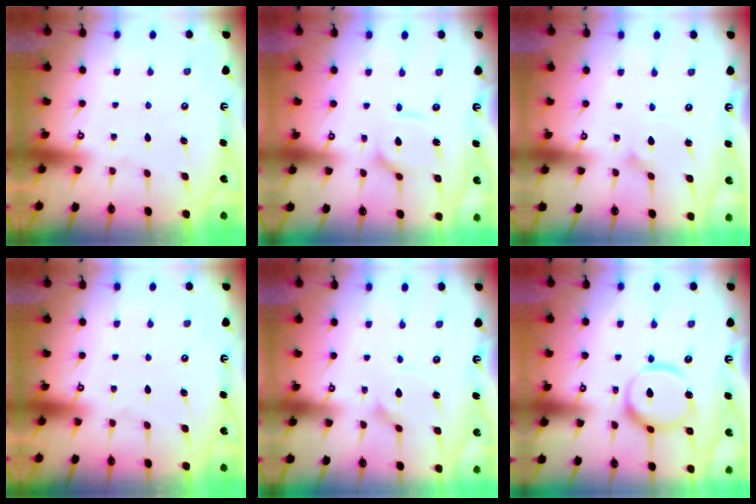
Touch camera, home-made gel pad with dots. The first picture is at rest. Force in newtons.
{"total": 8.6, "press": 8.6, "slide": 0.9}
{"total": 1.0, "press": 1.0, "slide": 0.0}
{"total": 0.0}
{"total": 1.8, "press": 1.8, "slide": 0.2}
{"total": 13.8, "press": 13.7, "slide": 1.7}